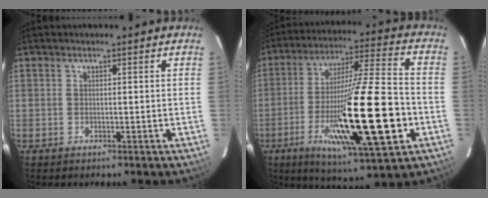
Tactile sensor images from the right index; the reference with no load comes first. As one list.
[{"total": 23.4, "force": [-6.4, 2.4, 22.4], "torque": [-0.387, -0.022, -0.101]}]